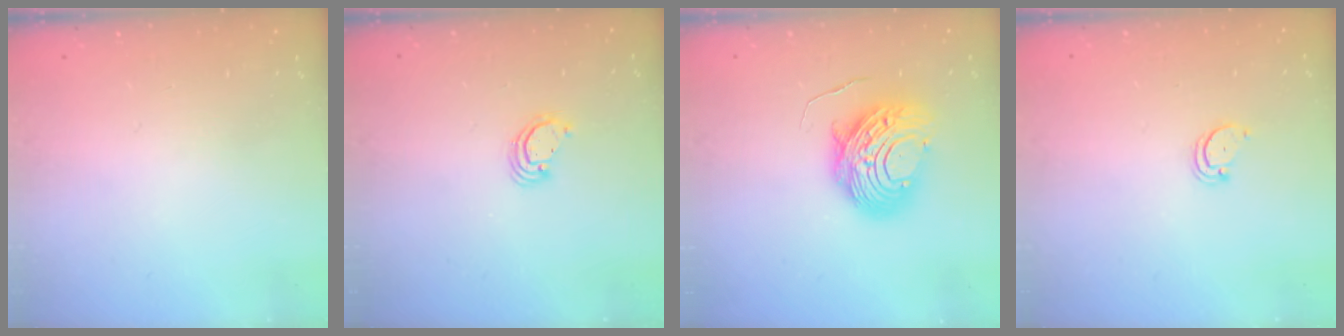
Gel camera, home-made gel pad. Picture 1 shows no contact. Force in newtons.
{"total": 3.6, "press": 3.6, "slide": 0.2}
{"total": 12.8, "press": 12.7, "slide": 1.1}
{"total": 2.5, "press": 2.5, "slide": 0.3}